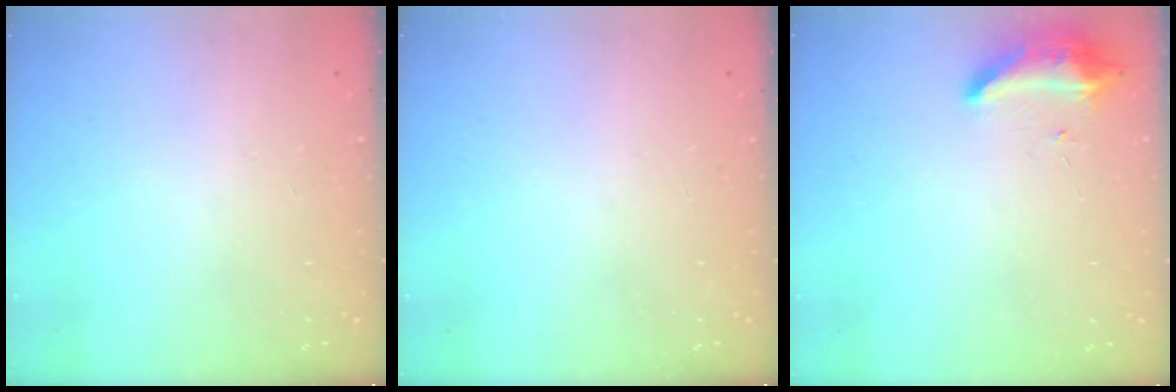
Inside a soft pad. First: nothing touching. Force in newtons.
{"total": 0.0}
{"total": 8.7, "press": 8.7, "slide": 0.5}